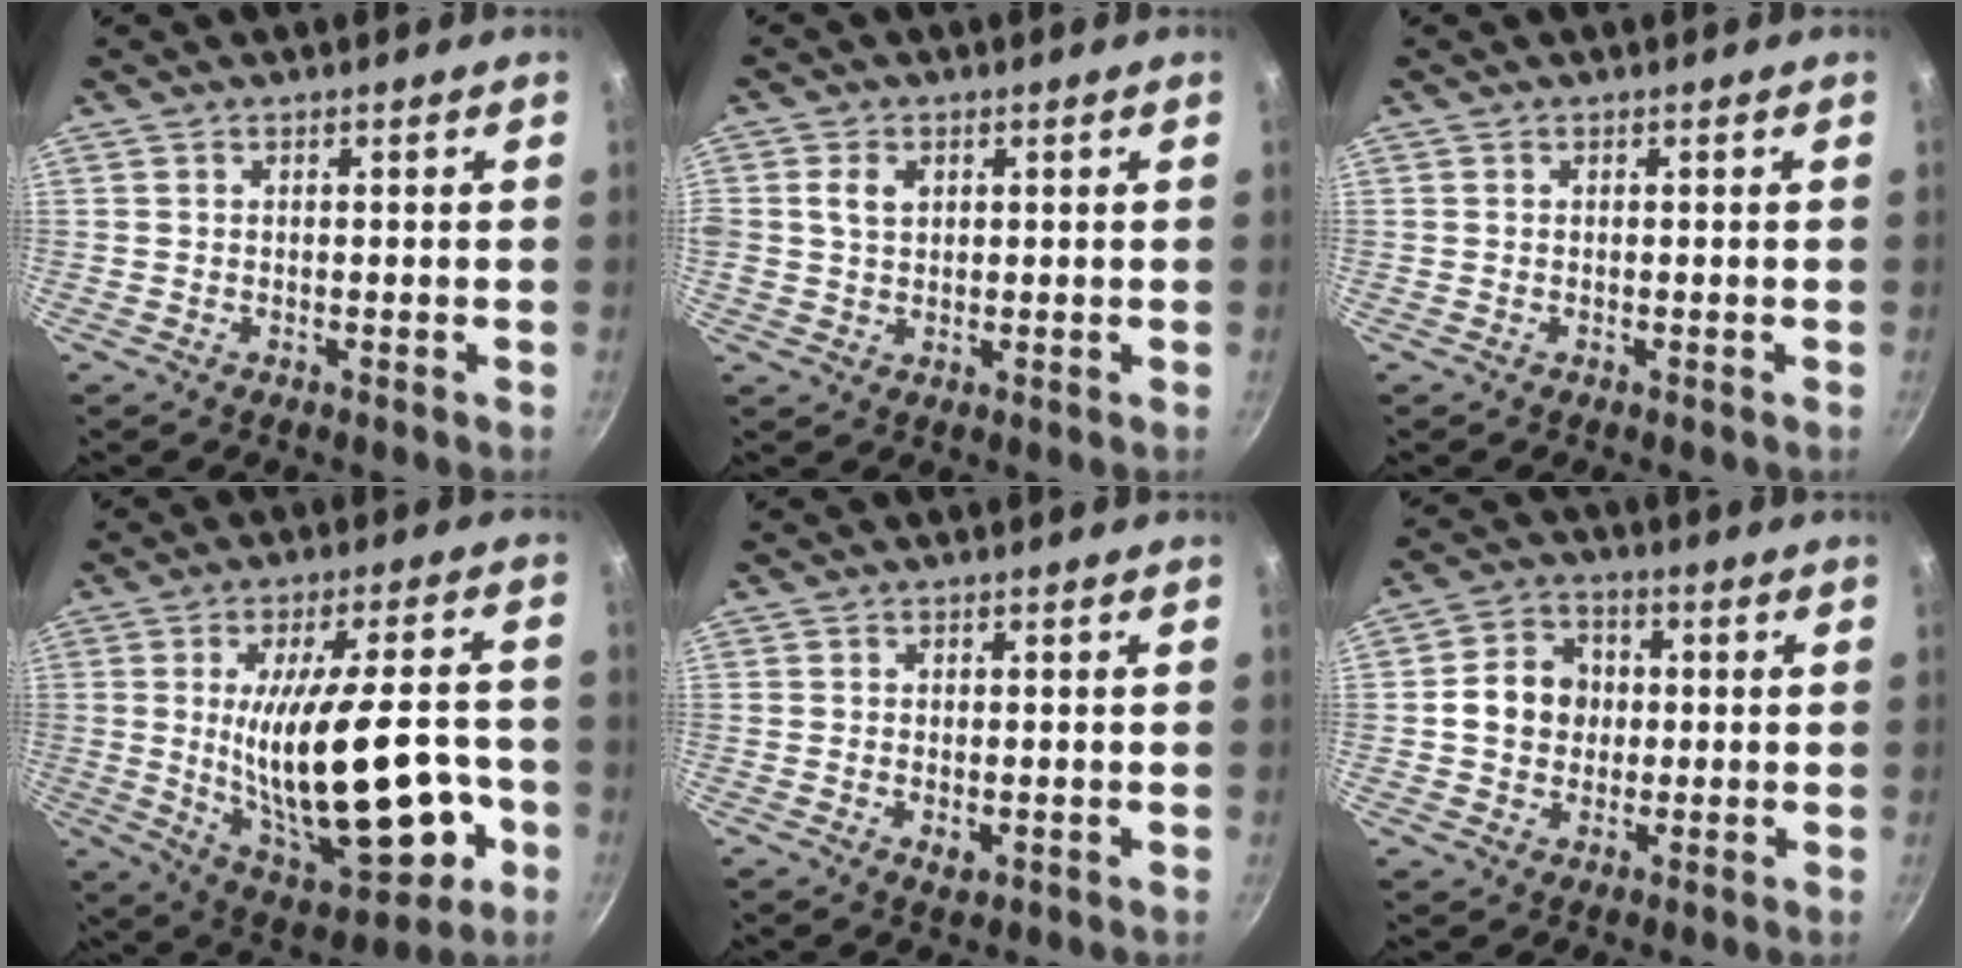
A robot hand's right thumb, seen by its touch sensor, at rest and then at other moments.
{"total": 3.7, "force": [1.1, 2.7, 2.3], "torque": [-0.033, 0.002, 0.020]}
{"total": 0.0}
{"total": 24.3, "force": [-3.7, 9.8, 22.0], "torque": [-0.322, 0.002, -0.034]}
{"total": 2.2, "force": [-0.4, 1.4, 1.7], "torque": [-0.029, -0.005, -0.002]}
{"total": 9.0, "force": [0.3, 7.7, 4.5], "torque": [-0.046, 0.013, -0.008]}